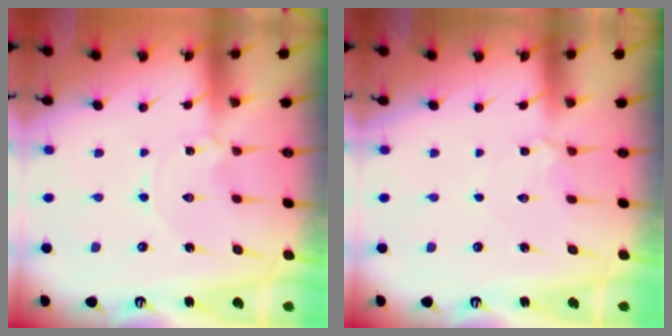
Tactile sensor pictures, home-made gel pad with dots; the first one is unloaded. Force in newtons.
{"total": 4.7, "press": 4.6, "slide": 0.6}